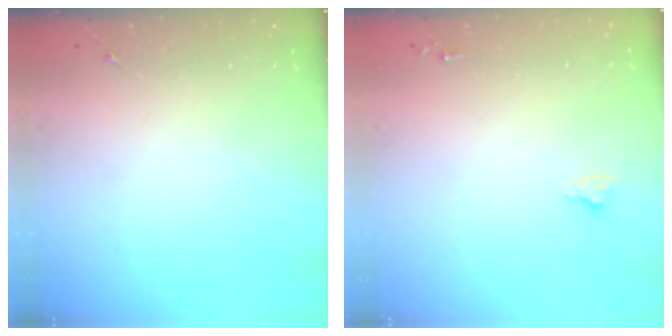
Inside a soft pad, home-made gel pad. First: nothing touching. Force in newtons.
{"total": 2.6, "press": 2.5, "slide": 0.3}